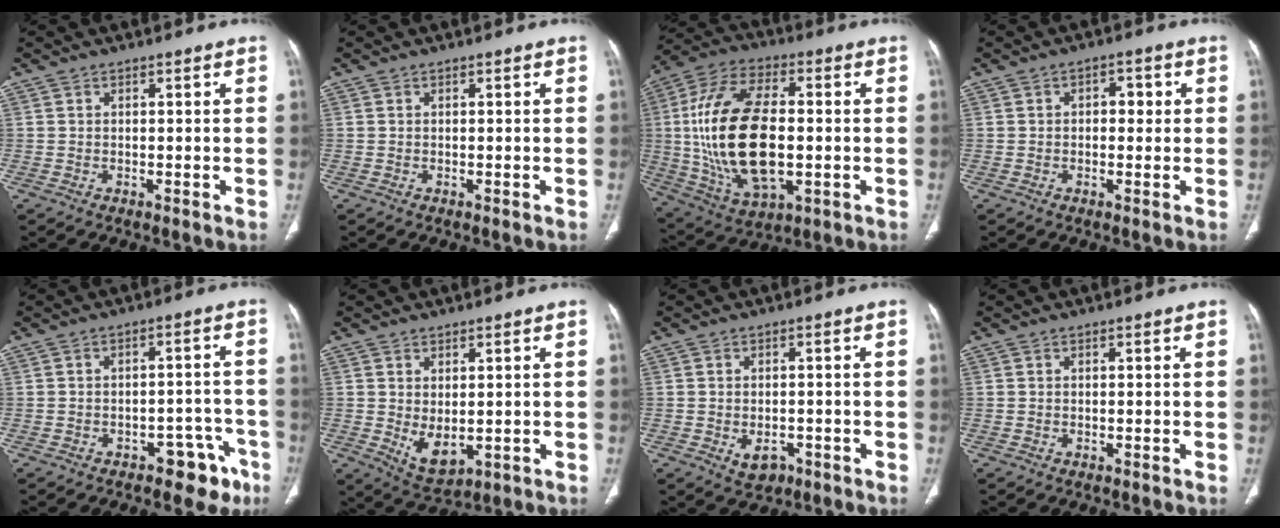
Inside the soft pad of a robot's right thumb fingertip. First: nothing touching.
{"total": 0.0}
{"total": 23.2, "force": [-0.6, 12.1, 19.8], "torque": [-0.393, 0.005, 0.000]}
{"total": 3.3, "force": [0.4, 2.1, 2.5], "torque": [-0.020, 0.007, 0.002]}
{"total": 7.5, "force": [-4.6, 4.3, 4.1], "torque": [-0.019, 0.043, -0.054]}
{"total": 6.0, "force": [-0.3, 3.4, 4.9], "torque": [-0.075, -0.012, 0.016]}
{"total": 3.9, "force": [-1.5, 2.7, 2.4], "torque": [-0.029, 0.005, -0.013]}
{"total": 0.0}